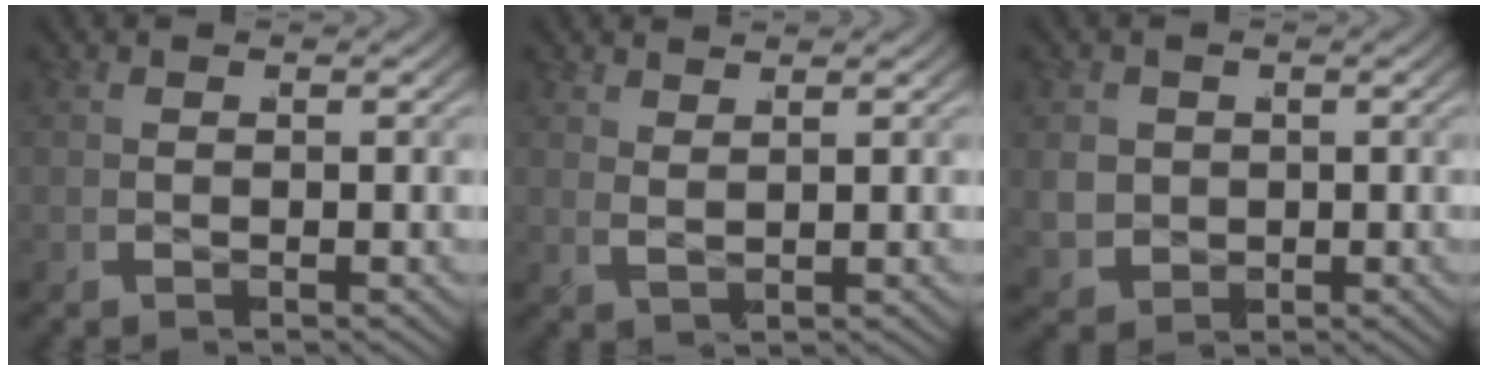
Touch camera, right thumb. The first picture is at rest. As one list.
[{"total": 1.8, "force": [1.6, 0.3, 0.6], "torque": [-0.002, 0.003, 0.032]}, {"total": 4.1, "force": [-0.2, 3.7, 1.7], "torque": [-0.057, -0.031, 0.012]}]